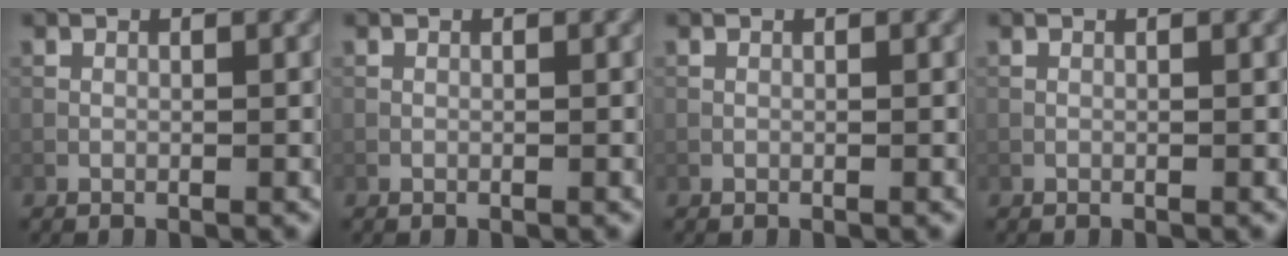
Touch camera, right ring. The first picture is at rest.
{"total": 0.0}
{"total": 0.0}
{"total": 0.0}